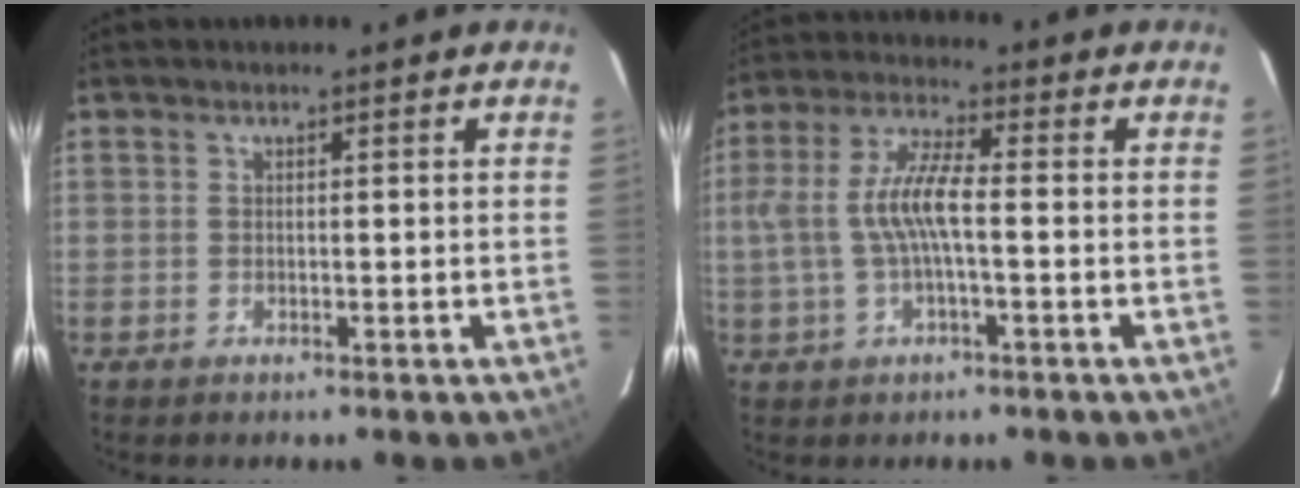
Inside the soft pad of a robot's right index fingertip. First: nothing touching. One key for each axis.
{"total": 9.2, "fx": -0.9, "fy": 2.4, "fz": 8.8, "tx": -0.184, "ty": 0.007, "tz": -0.013}